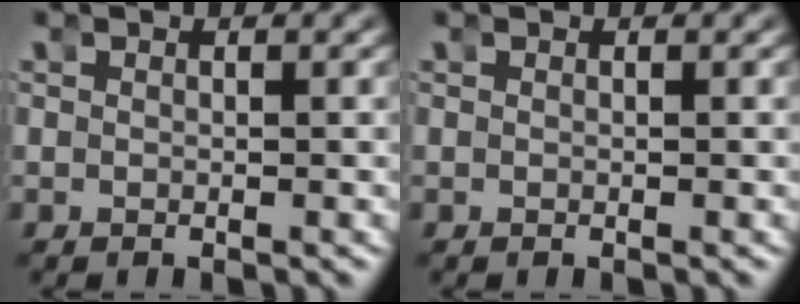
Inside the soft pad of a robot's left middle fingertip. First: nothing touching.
{"total": 0.0}